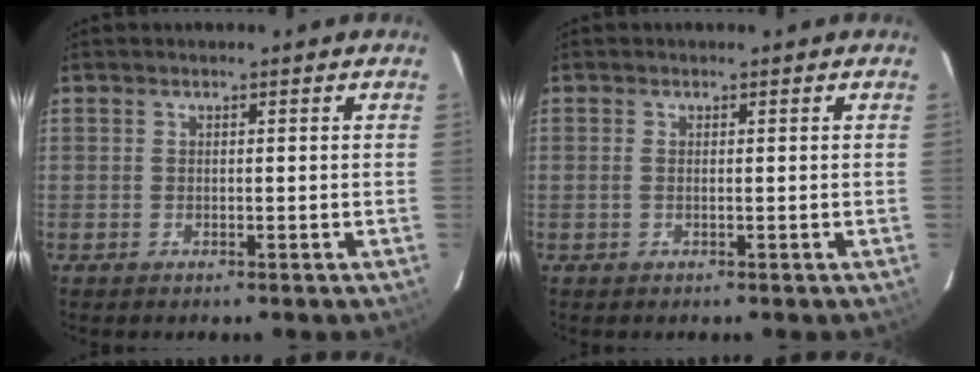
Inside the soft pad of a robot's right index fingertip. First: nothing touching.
{"total": 0.8, "force": [-0.1, 0.2, 0.8], "torque": [-0.018, 0.000, -0.003]}